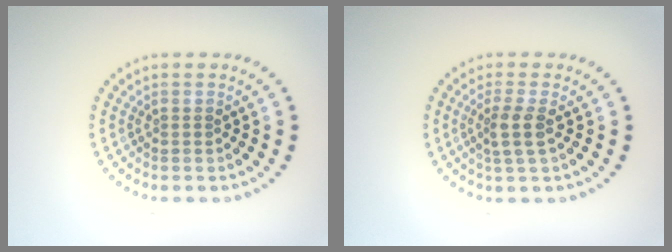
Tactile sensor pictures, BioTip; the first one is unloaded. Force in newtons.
{"total": 2.1, "press": 1.8, "slide": 1.1}